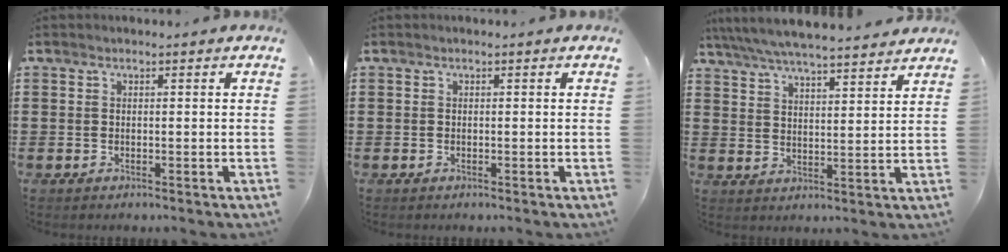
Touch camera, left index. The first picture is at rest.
{"total": 0.0}
{"total": 5.9, "force": [5.6, 0.1, 1.9], "torque": [-0.059, -0.027, 0.098]}